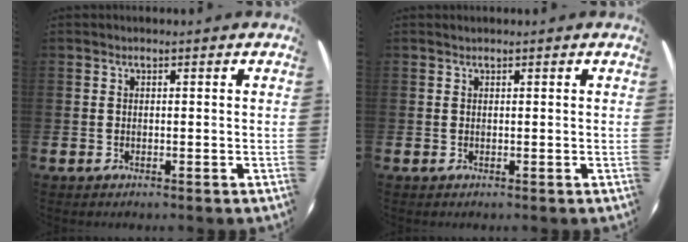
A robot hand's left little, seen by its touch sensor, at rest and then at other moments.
{"total": 0.0}